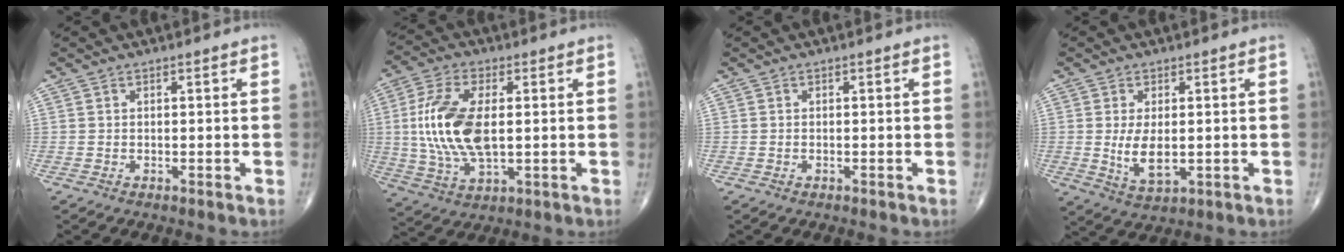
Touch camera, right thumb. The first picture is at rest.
{"total": 14.8, "force": [0.9, 7.2, 12.9], "torque": [-0.276, -0.004, 0.019]}
{"total": 0.0}
{"total": 6.2, "force": [-0.3, 3.1, 5.3], "torque": [-0.099, -0.015, 0.004]}